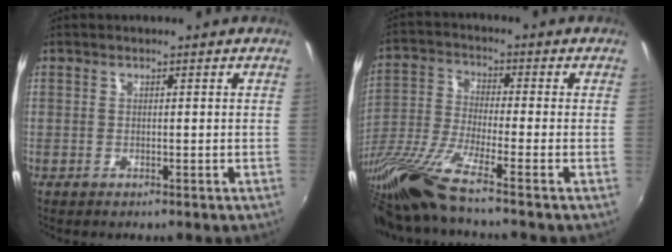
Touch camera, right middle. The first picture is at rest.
{"total": 13.1, "force": [-10.4, -1.1, 7.9], "torque": [-0.161, -0.043, -0.202]}